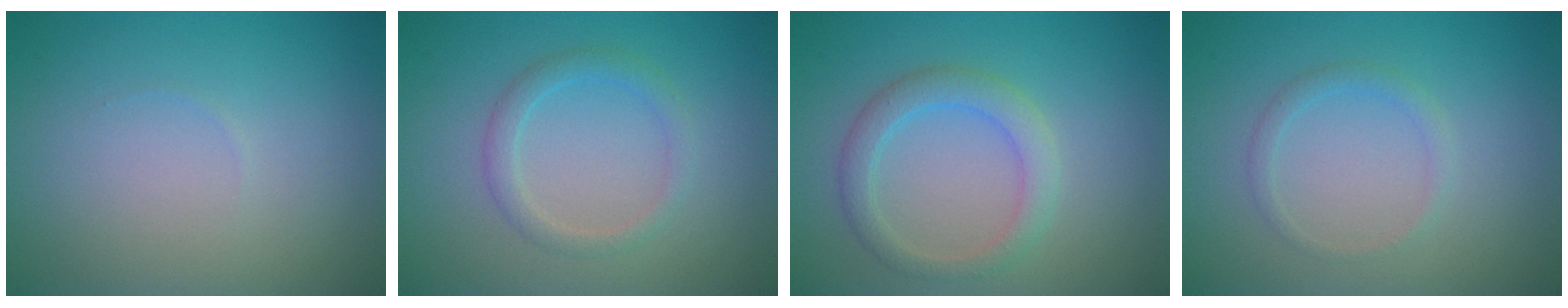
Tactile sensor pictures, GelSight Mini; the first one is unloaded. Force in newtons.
{"total": 2.0, "press": 2.0, "slide": 0.1}
{"total": 2.9, "press": 2.9, "slide": 0.2}
{"total": 1.2, "press": 1.2, "slide": 0.0}